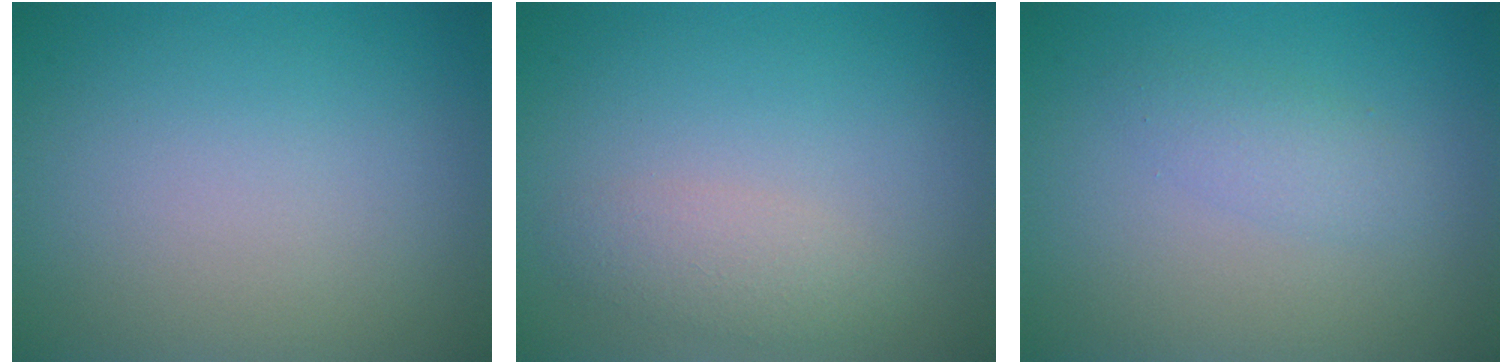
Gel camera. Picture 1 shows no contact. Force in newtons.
{"total": 1.9, "press": 1.9, "slide": 0.0}
{"total": 1.7, "press": 1.7, "slide": 0.1}